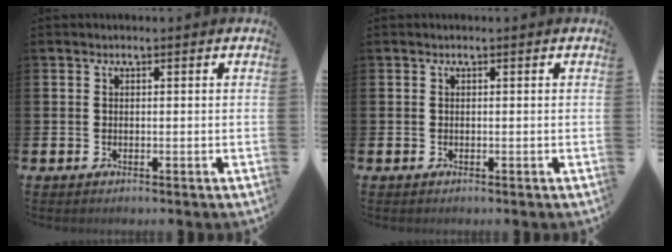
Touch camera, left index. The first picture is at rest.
{"total": 0.0}